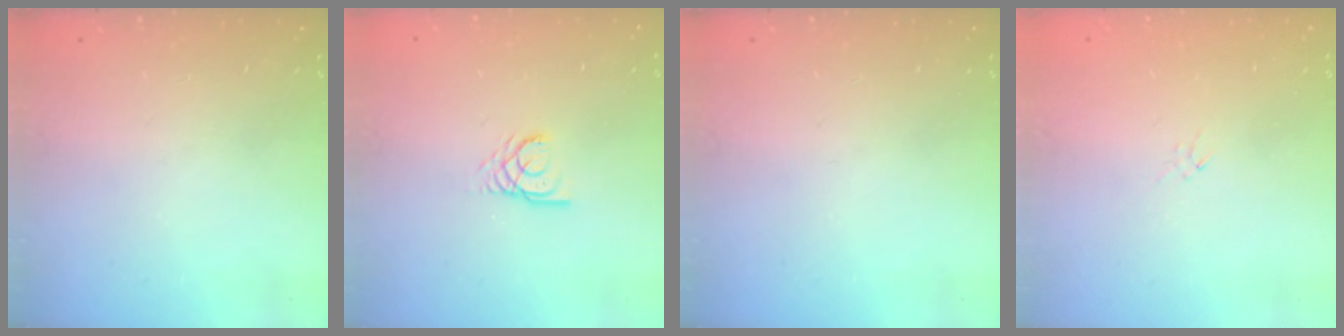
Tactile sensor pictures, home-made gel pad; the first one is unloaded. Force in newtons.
{"total": 2.7, "press": 2.7, "slide": 0.2}
{"total": 0.0}
{"total": 0.0}